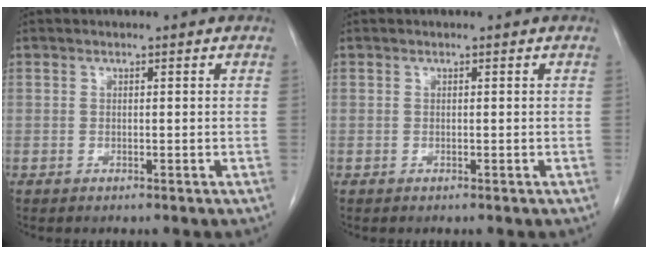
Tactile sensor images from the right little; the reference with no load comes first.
{"total": 0.0}